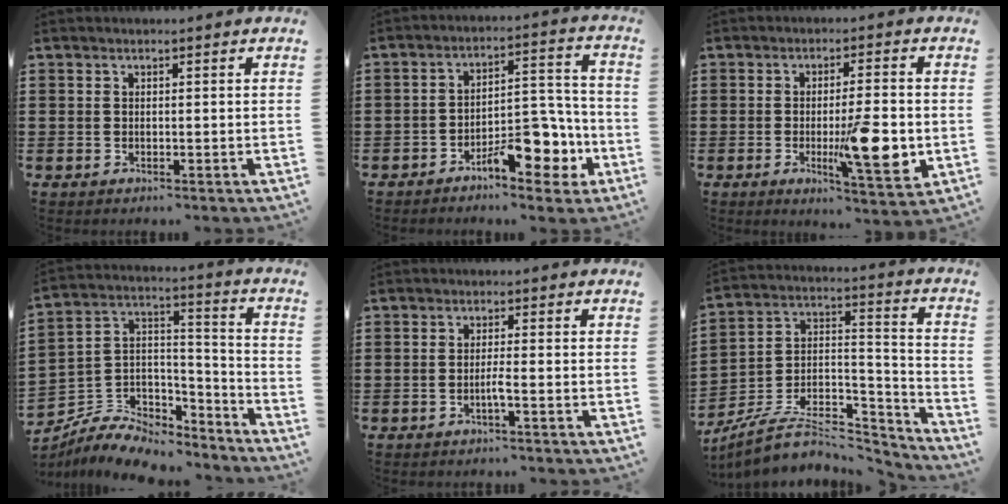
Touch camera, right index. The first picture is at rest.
{"total": 9.5, "force": [-5.7, 4.2, 6.3], "torque": [-0.067, 0.014, -0.100]}
{"total": 10.4, "force": [-2.0, 2.3, 9.9], "torque": [-0.156, -0.013, -0.030]}
{"total": 7.4, "force": [-6.4, 3.3, 1.7], "torque": [-0.046, 0.007, -0.126]}
{"total": 1.9, "force": [-0.9, -0.3, 1.6], "torque": [-0.029, -0.005, -0.017]}
{"total": 8.3, "force": [-6.4, 3.8, 3.6], "torque": [-0.076, 0.010, -0.125]}